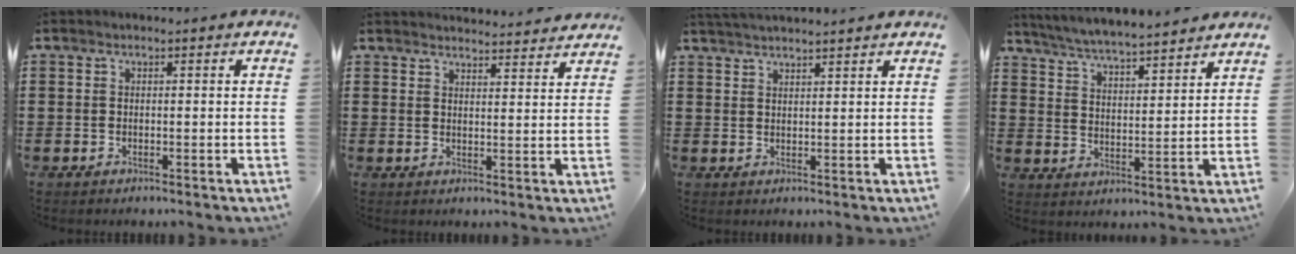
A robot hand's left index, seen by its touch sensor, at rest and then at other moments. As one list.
[{"total": 3.2, "force": [3.2, -0.2, 0.0], "torque": [-0.002, -0.019, 0.058]}, {"total": 2.5, "force": [2.5, -0.4, 0.2], "torque": [-0.011, -0.002, 0.049]}, {"total": 5.4, "force": [5.3, -0.5, 0.9], "torque": [-0.042, -0.033, 0.091]}]